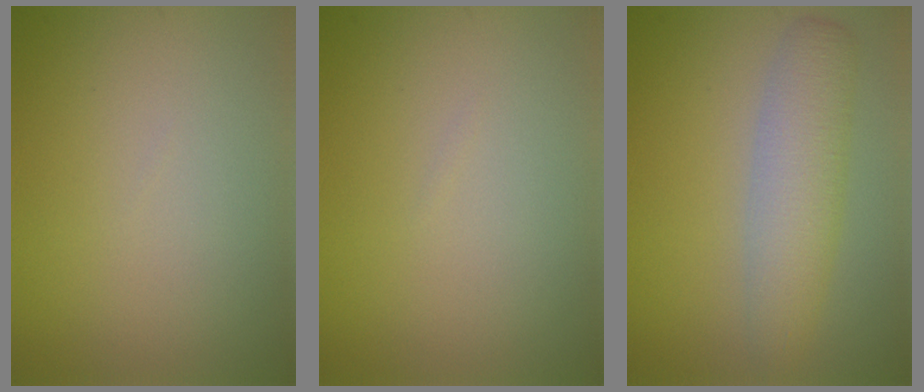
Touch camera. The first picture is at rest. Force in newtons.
{"total": 0.0}
{"total": 4.4, "press": 4.4, "slide": 0.1}